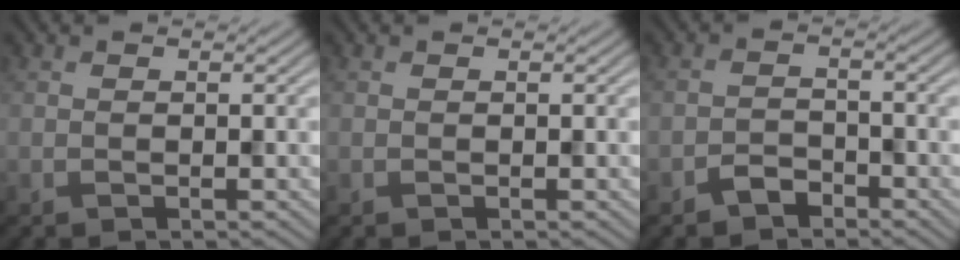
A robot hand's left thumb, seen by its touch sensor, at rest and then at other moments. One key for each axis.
{"total": 0.0}
{"total": 2.5, "fx": -2.0, "fy": 1.2, "fz": 0.8, "tx": -0.011, "ty": 0.005, "tz": -0.043}